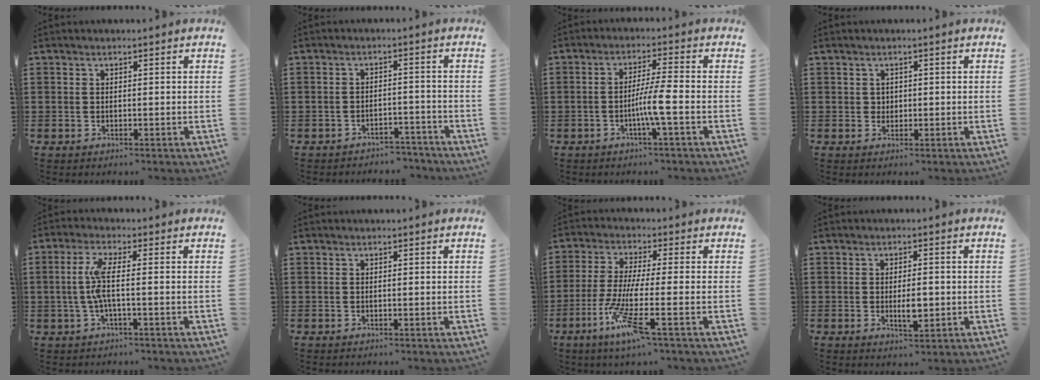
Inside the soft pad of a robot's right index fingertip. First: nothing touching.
{"total": 2.8, "force": [-2.7, 0.5, 0.3], "torque": [-0.011, -0.001, -0.057]}
{"total": 5.4, "force": [-1.8, -0.4, 5.1], "torque": [-0.096, -0.009, -0.037]}
{"total": 1.2, "force": [0.4, 1.1, 0.3], "torque": [-0.009, 0.005, 0.008]}
{"total": 5.1, "force": [-0.4, 0.7, 5.1], "torque": [-0.116, -0.008, -0.019]}
{"total": 0.0}
{"total": 8.9, "force": [-4.2, 0.3, 7.9], "torque": [-0.166, -0.013, -0.079]}
{"total": 3.7, "force": [-0.4, 1.3, 3.4], "torque": [-0.060, 0.002, -0.007]}